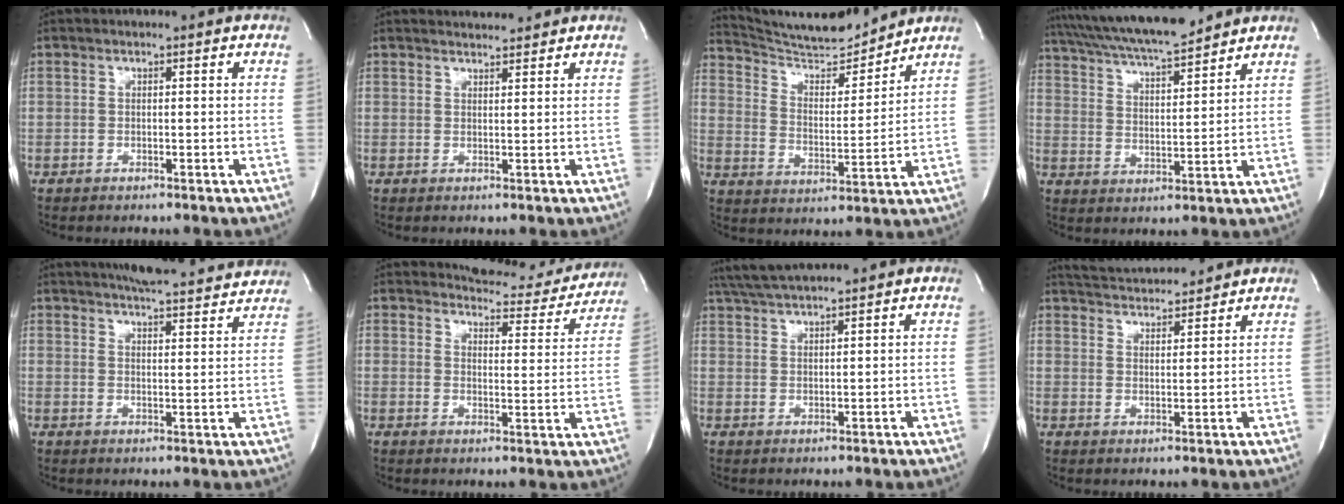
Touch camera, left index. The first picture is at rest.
{"total": 3.1, "force": [3.1, 0.4, 0.3], "torque": [-0.010, 0.009, 0.047]}
{"total": 13.1, "force": [12.8, 0.6, 2.9], "torque": [-0.052, -0.005, 0.216]}
{"total": 15.3, "force": [13.7, 1.3, 6.7], "torque": [-0.126, 0.019, 0.234]}
{"total": 14.9, "force": [13.8, 1.8, 5.3], "torque": [-0.076, 0.006, 0.170]}
{"total": 9.9, "force": [9.6, 2.3, 0.2], "torque": [0.009, -0.032, 0.103]}
{"total": 6.5, "force": [5.9, -0.5, 2.6], "torque": [-0.052, 0.028, 0.111]}
{"total": 9.2, "force": [8.9, 1.0, 2.4], "torque": [-0.049, 0.018, 0.141]}